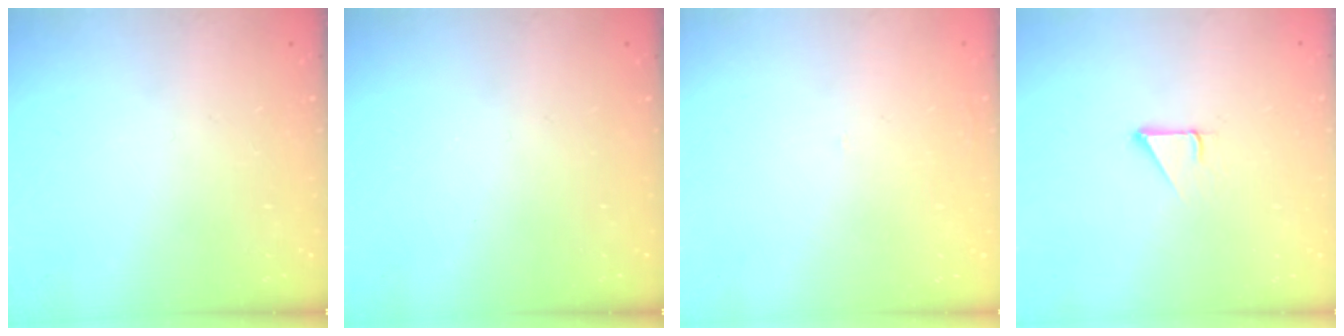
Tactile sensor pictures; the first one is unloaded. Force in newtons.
{"total": 0.0}
{"total": 1.7, "press": 1.6, "slide": 0.1}
{"total": 1.6, "press": 1.6, "slide": 0.2}